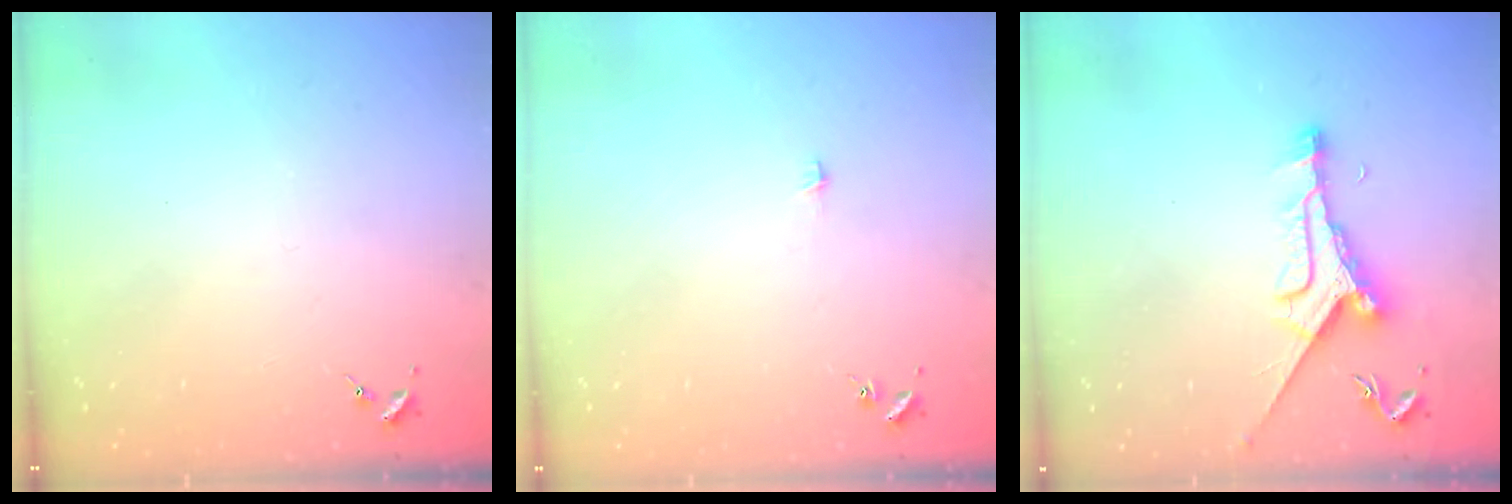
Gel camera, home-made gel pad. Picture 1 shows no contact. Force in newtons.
{"total": 2.6, "press": 2.6, "slide": 0.2}
{"total": 9.6, "press": 9.5, "slide": 0.6}